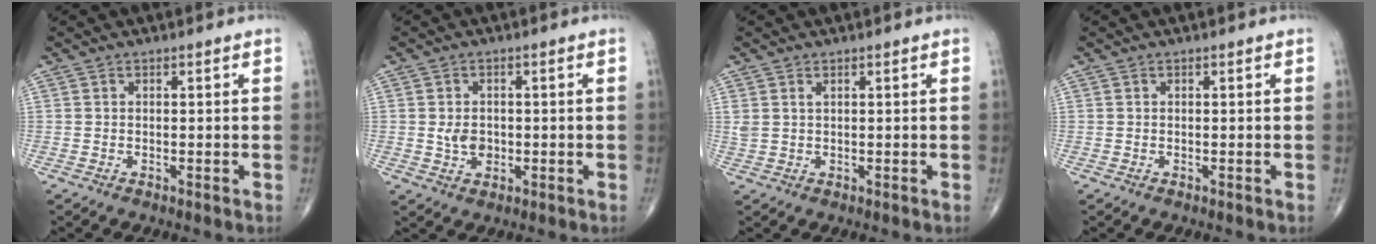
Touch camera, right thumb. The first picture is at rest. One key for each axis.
{"total": 3.4, "fx": -0.2, "fy": 2.6, "fz": 2.2, "tx": -0.029, "ty": 0.001, "tz": 0.001}
{"total": 1.6, "fx": 0.9, "fy": 0.7, "fz": 1.1, "tx": -0.028, "ty": 0.006, "tz": 0.026}
{"total": 0.0}